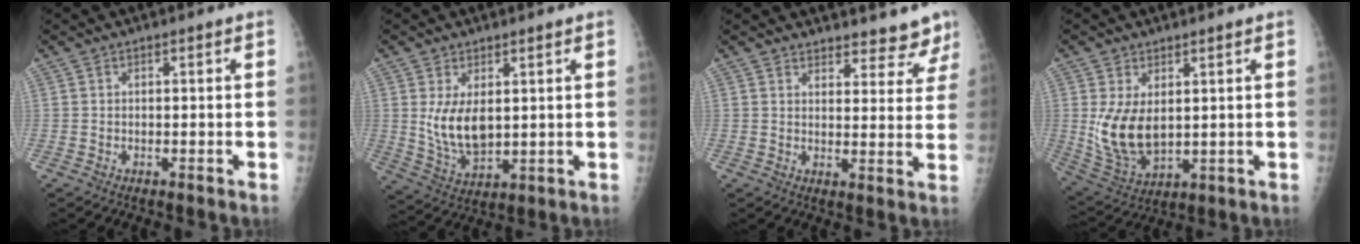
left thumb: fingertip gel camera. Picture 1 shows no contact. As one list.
[{"total": 8.5, "force": [1.9, 4.8, 6.8], "torque": [-0.112, -0.024, 0.053]}, {"total": 8.5, "force": [8.0, 2.7, 1.2], "torque": [0.025, -0.048, 0.084]}, {"total": 10.4, "force": [1.7, 6.2, 8.2], "torque": [-0.143, -0.022, 0.053]}]